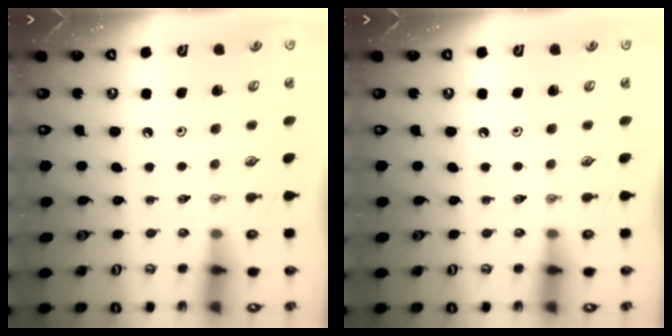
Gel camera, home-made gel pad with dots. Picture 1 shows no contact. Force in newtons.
{"total": 0.0}